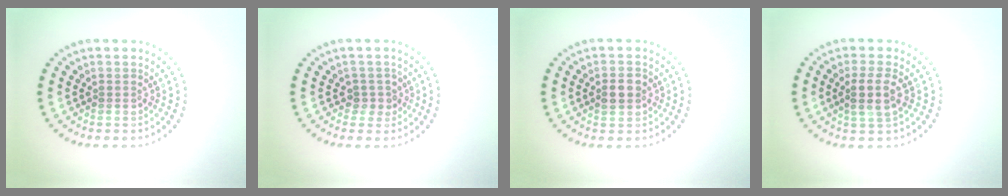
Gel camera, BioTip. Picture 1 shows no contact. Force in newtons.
{"total": 1.7, "press": 1.4, "slide": 0.9}
{"total": 2.4, "press": 2.4, "slide": 0.0}
{"total": 2.7, "press": 2.4, "slide": 1.3}